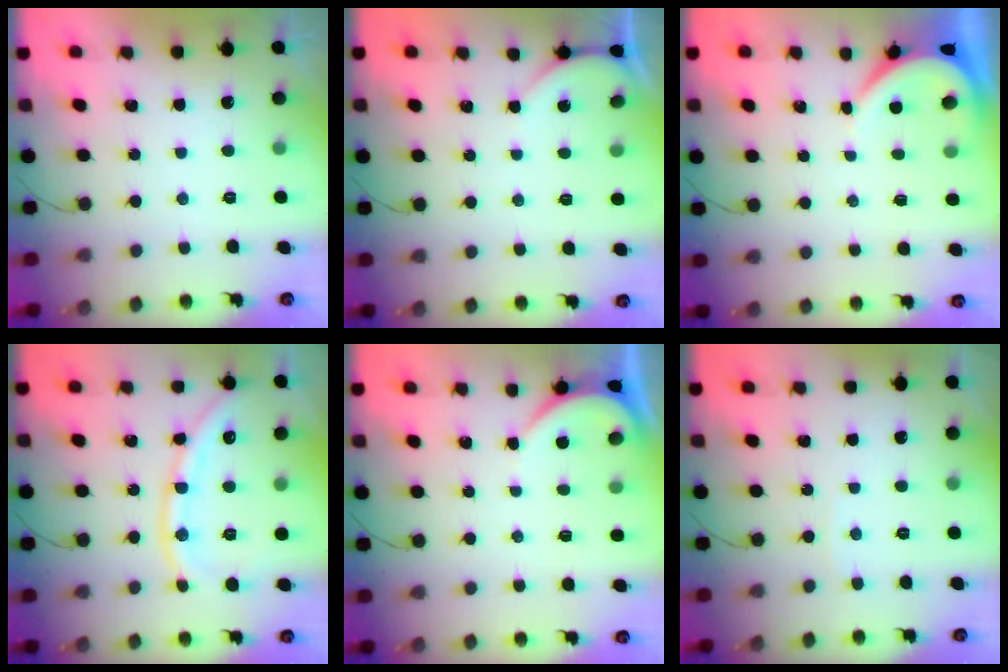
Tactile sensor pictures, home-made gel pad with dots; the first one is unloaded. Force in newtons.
{"total": 1.3, "press": 1.3, "slide": 0.3}
{"total": 3.4, "press": 3.4, "slide": 0.5}
{"total": 10.6, "press": 10.5, "slide": 1.1}
{"total": 2.4, "press": 2.4, "slide": 0.2}
{"total": 2.0, "press": 2.0, "slide": 0.2}